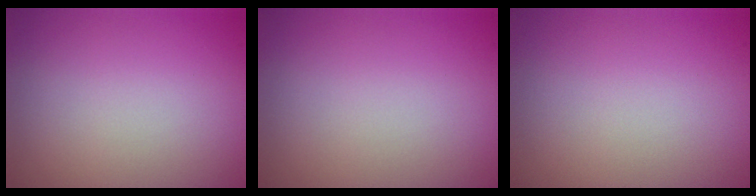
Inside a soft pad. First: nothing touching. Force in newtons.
{"total": 0.0}
{"total": 0.0}